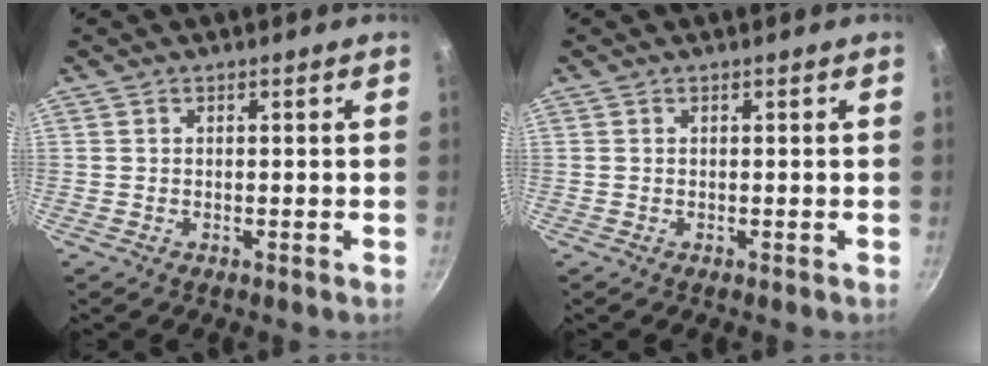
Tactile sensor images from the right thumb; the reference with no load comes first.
{"total": 0.0}